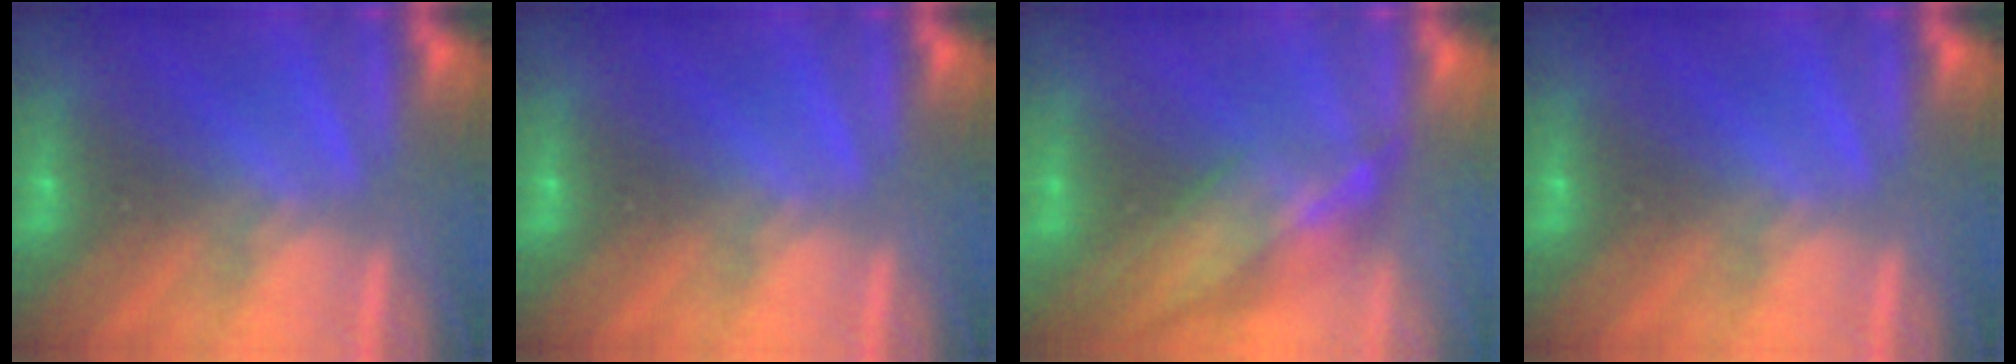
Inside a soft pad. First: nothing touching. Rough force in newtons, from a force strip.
{"total": 0.0}
{"total": 3.9}
{"total": 0.0}